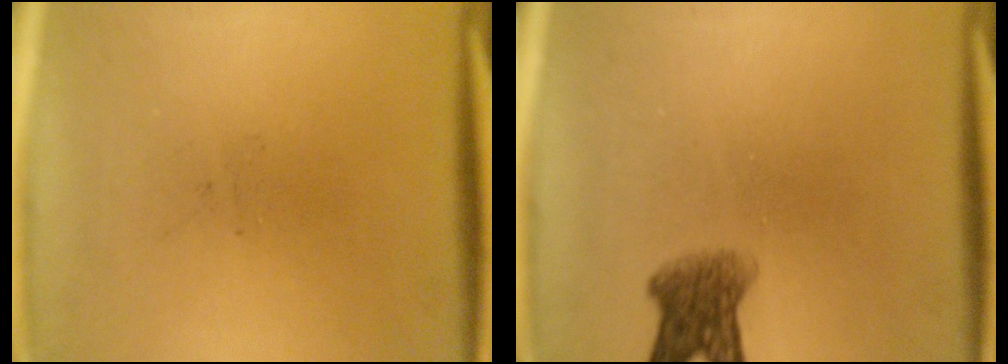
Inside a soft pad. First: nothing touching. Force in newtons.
{"total": 4.7}